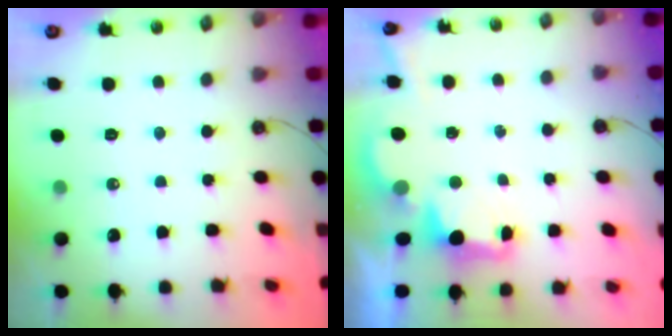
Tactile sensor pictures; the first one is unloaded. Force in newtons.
{"total": 2.6, "press": 2.4, "slide": 0.8}